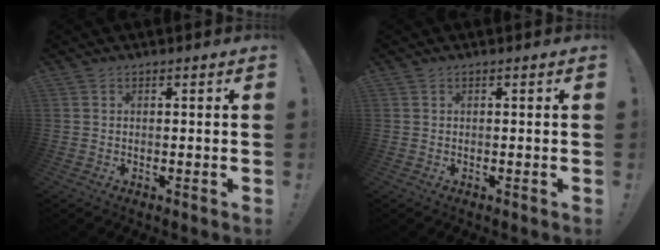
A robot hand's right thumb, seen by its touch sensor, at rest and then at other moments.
{"total": 0.0}